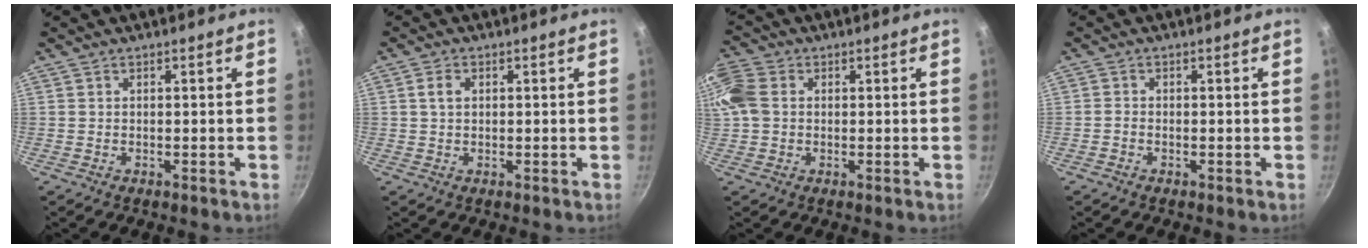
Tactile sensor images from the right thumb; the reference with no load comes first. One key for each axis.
{"total": 2.6, "fx": 0.7, "fy": 1.7, "fz": 1.7, "tx": -0.028, "ty": 0.003, "tz": 0.013}
{"total": 7.7, "fx": 1.3, "fy": 5.8, "fz": 4.9, "tx": -0.108, "ty": 0.016, "tz": 0.016}
{"total": 0.9, "fx": -0.6, "fy": 0.5, "fz": 0.4, "tx": -0.011, "ty": 0.004, "tz": -0.017}